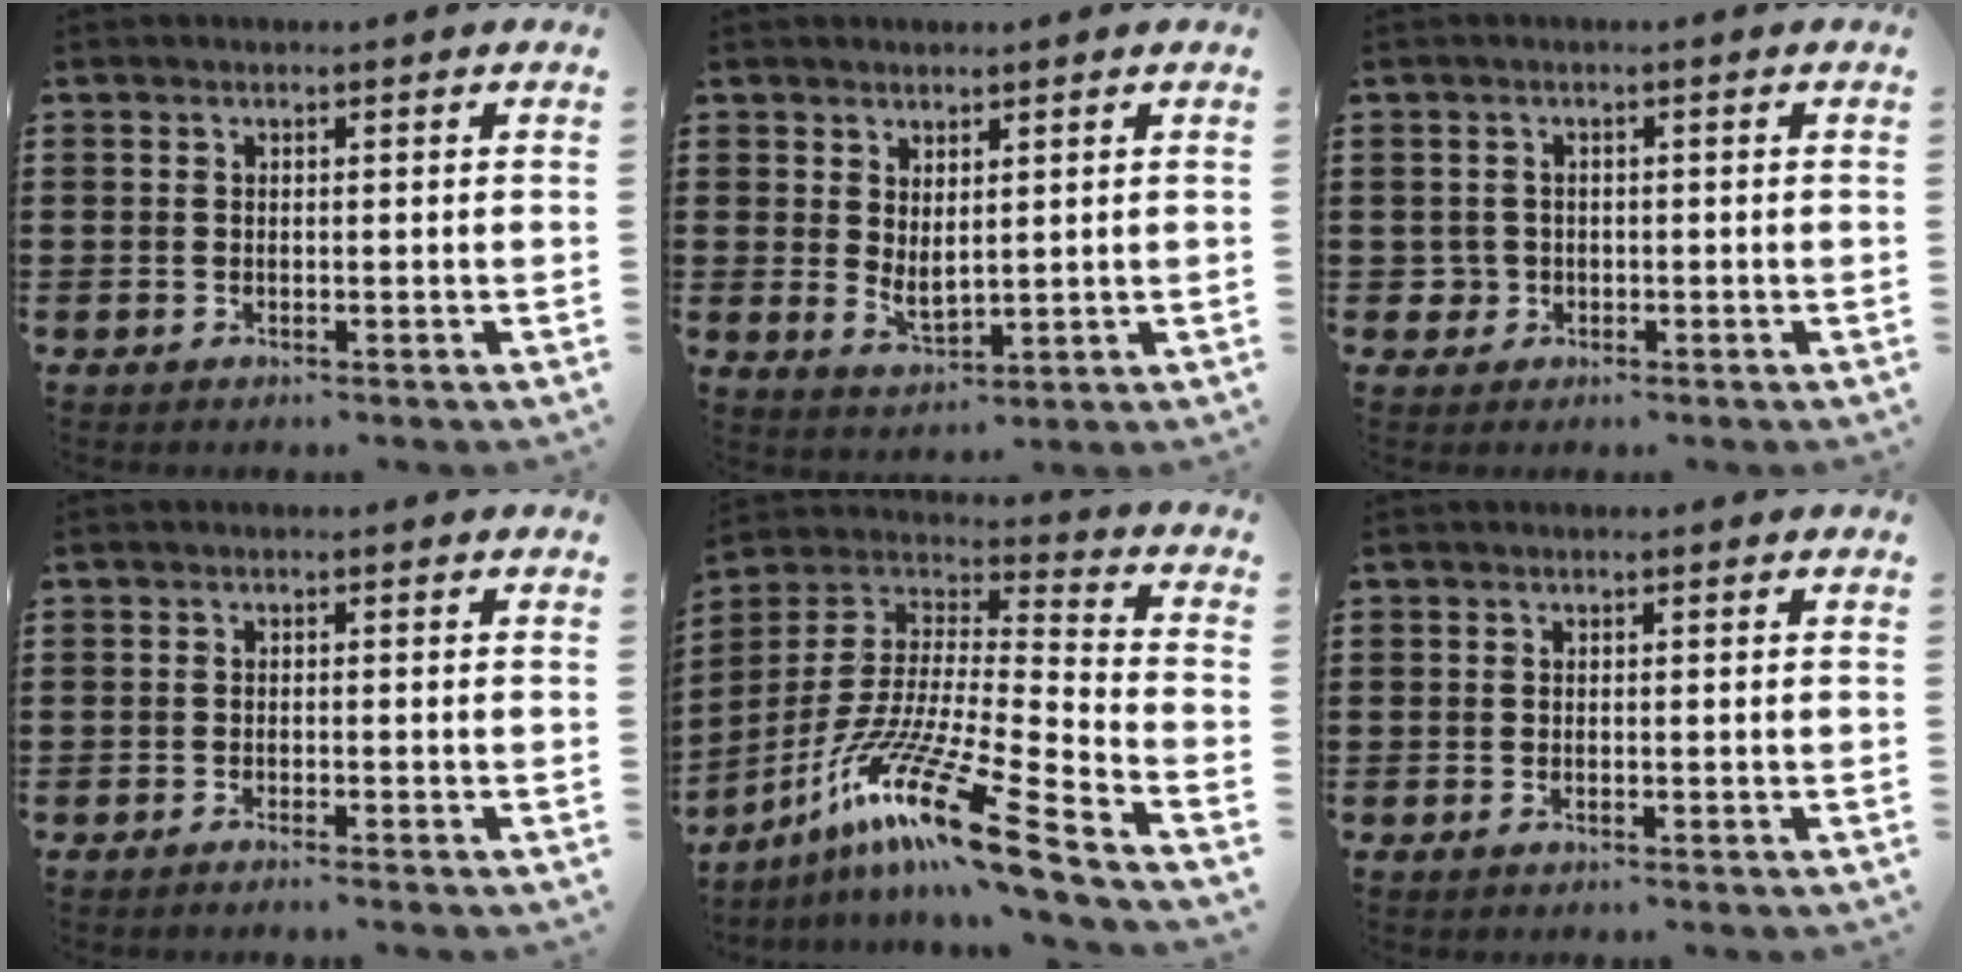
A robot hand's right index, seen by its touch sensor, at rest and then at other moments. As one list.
[{"total": 2.6, "force": [1.2, 1.3, 1.8], "torque": [-0.038, 0.001, 0.025]}, {"total": 2.2, "force": [-0.7, 2.1, 0.3], "torque": [-0.016, 0.004, -0.017]}, {"total": 1.0, "force": [-1.0, -0.3, 0.2], "torque": [-0.003, -0.002, -0.019]}, {"total": 17.4, "force": [-12.0, 1.1, 12.5], "torque": [-0.244, 0.014, -0.221]}, {"total": 0.0}]